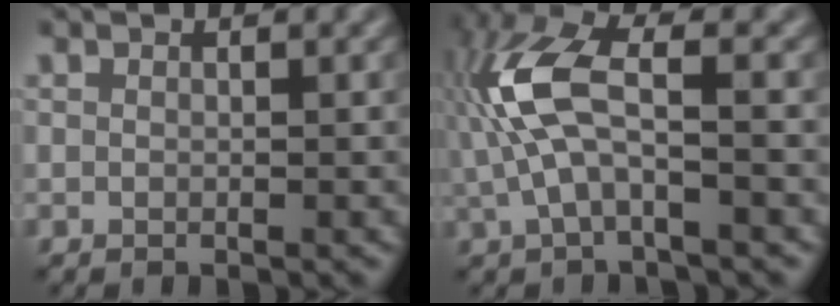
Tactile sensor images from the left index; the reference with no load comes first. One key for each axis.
{"total": 7.6, "fx": 0.3, "fy": 3.1, "fz": 7.0, "tx": -0.169, "ty": 0.027, "tz": -0.005}